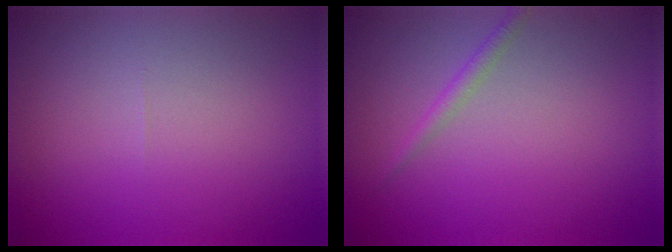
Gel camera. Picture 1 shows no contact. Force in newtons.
{"total": 1.2, "press": 1.2, "slide": 0.0}